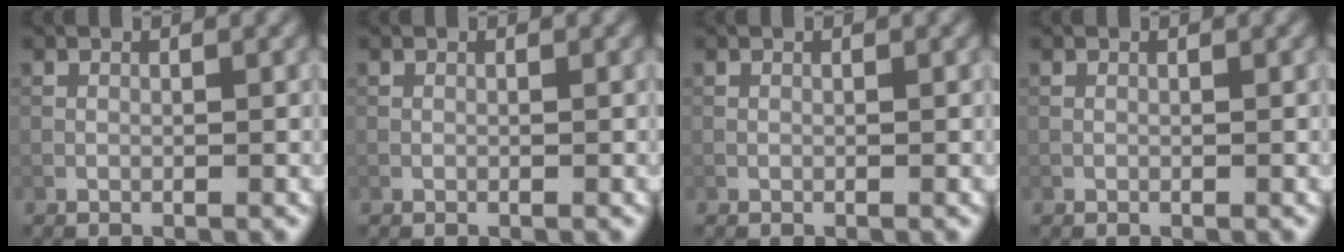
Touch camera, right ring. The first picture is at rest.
{"total": 0.0}
{"total": 0.0}
{"total": 0.0}